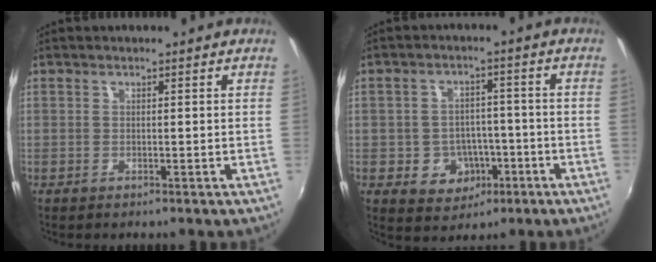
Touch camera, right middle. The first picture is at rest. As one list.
[{"total": 8.0, "force": [-3.0, 6.8, 2.9], "torque": [-0.072, 0.014, -0.025]}]